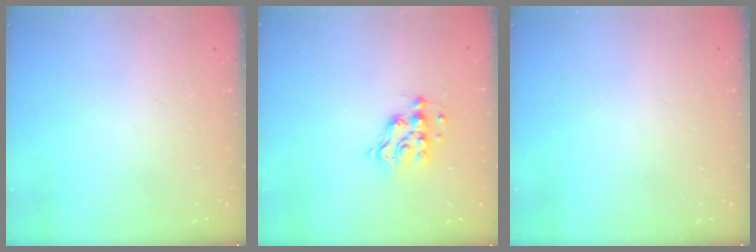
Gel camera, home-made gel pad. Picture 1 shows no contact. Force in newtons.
{"total": 8.6, "press": 8.6, "slide": 0.5}
{"total": 0.0}